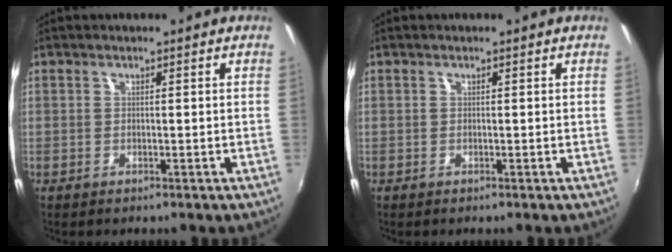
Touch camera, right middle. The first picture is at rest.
{"total": 0.0}